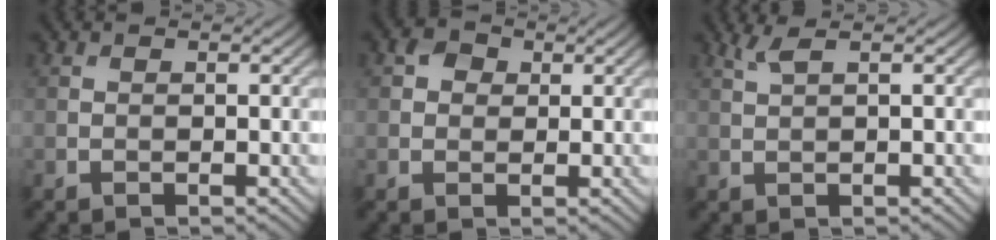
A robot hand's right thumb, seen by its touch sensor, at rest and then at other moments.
{"total": 2.4, "force": [0.7, 2.0, 1.1], "torque": [-0.018, 0.003, 0.007]}
{"total": 1.9, "force": [1.1, 0.3, 1.6], "torque": [-0.039, 0.007, 0.023]}